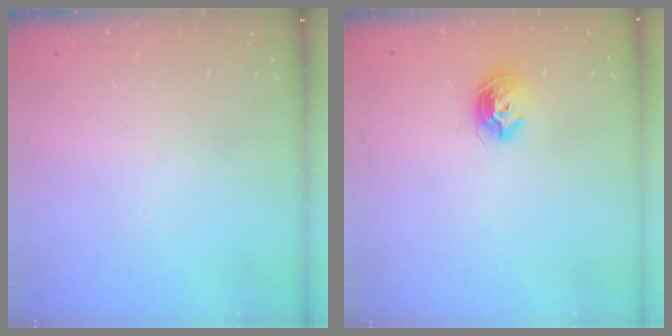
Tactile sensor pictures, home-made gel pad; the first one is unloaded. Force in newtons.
{"total": 8.8, "press": 8.8, "slide": 0.2}